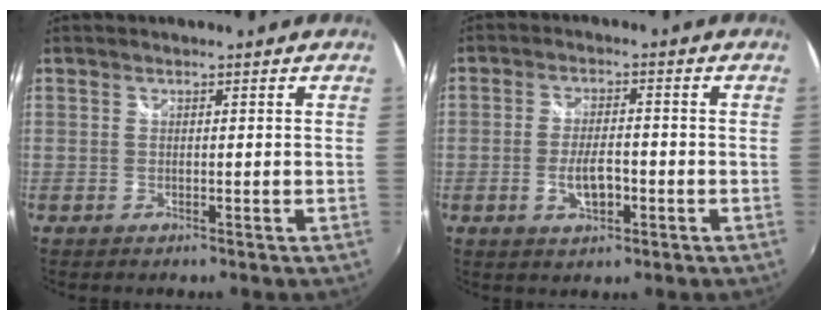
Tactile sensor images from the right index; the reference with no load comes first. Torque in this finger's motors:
{"motor_torque": [0.14, -0.13, 0.30, 0.05]}